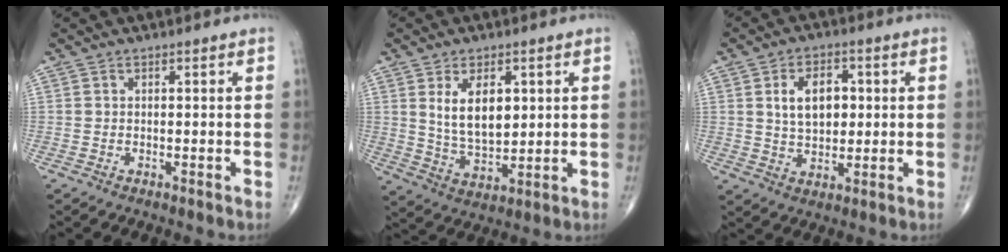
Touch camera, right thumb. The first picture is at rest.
{"total": 9.7, "force": [2.6, 5.3, 7.7], "torque": [-0.112, -0.021, 0.060]}
{"total": 8.7, "force": [1.7, 5.5, 6.5], "torque": [-0.086, -0.001, 0.031]}